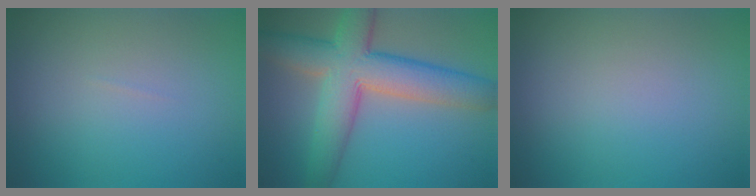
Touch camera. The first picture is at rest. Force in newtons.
{"total": 9.1, "press": 9.1, "slide": 0.5}
{"total": 0.0}